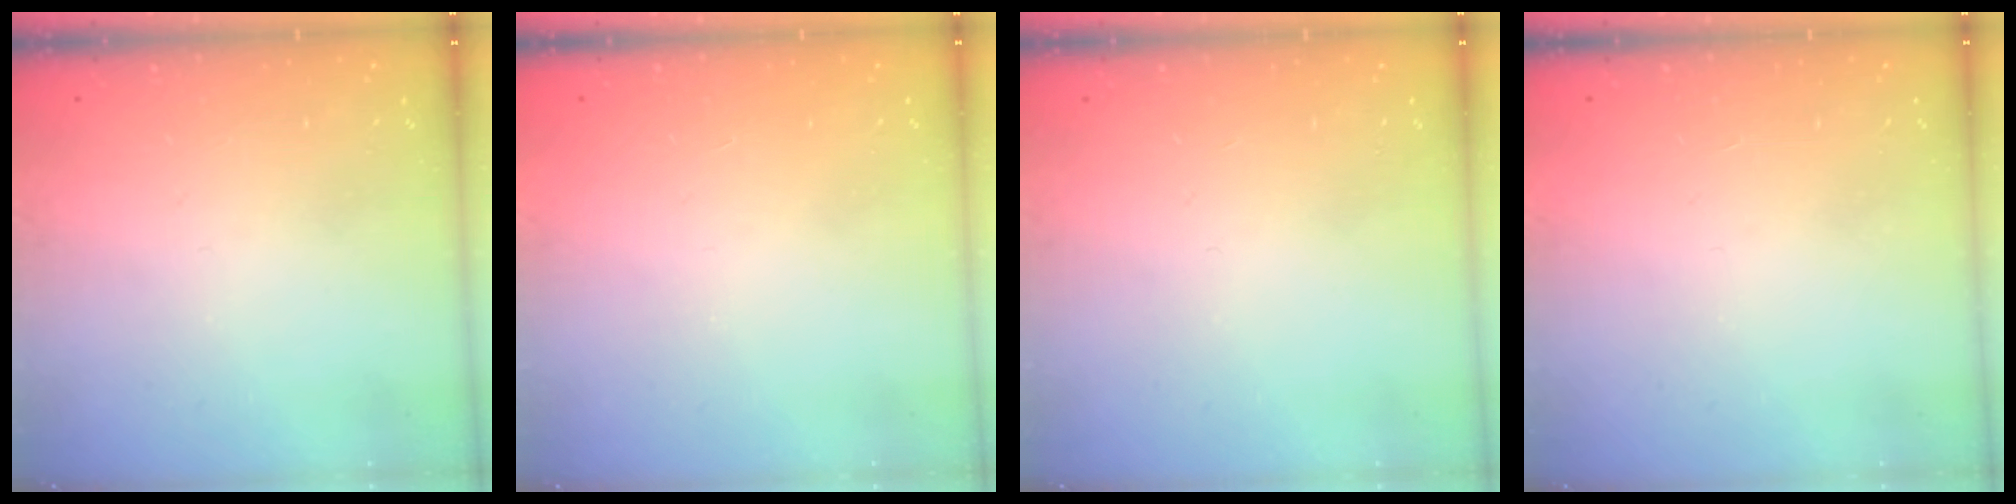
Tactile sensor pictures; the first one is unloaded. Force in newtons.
{"total": 1.6, "press": 1.5, "slide": 0.1}
{"total": 0.0}
{"total": 1.5, "press": 1.5, "slide": 0.1}